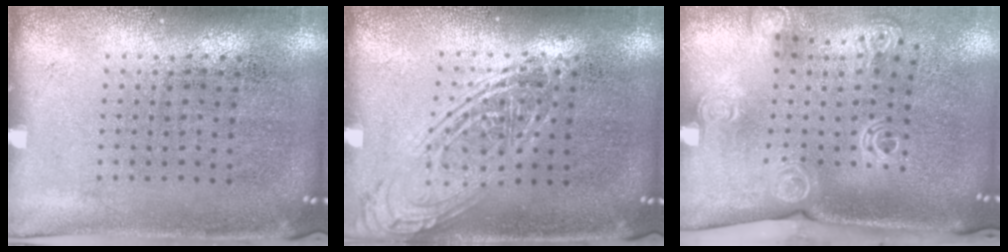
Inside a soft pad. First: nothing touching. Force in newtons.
{"total": 2.4, "press": 2.4, "slide": 0.3}
{"total": 2.1, "press": 1.6, "slide": 1.3}